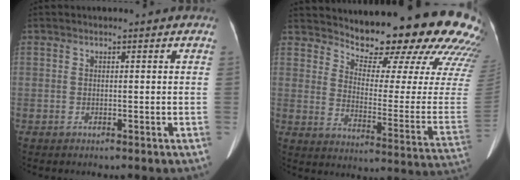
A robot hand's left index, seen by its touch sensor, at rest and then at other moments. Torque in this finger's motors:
{"motor_torque": [0.99, -1.15, 0.32, 0.02]}